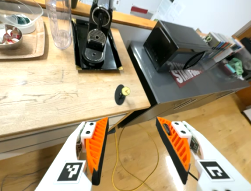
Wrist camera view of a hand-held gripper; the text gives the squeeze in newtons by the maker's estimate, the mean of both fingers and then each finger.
{"total": 0.0}